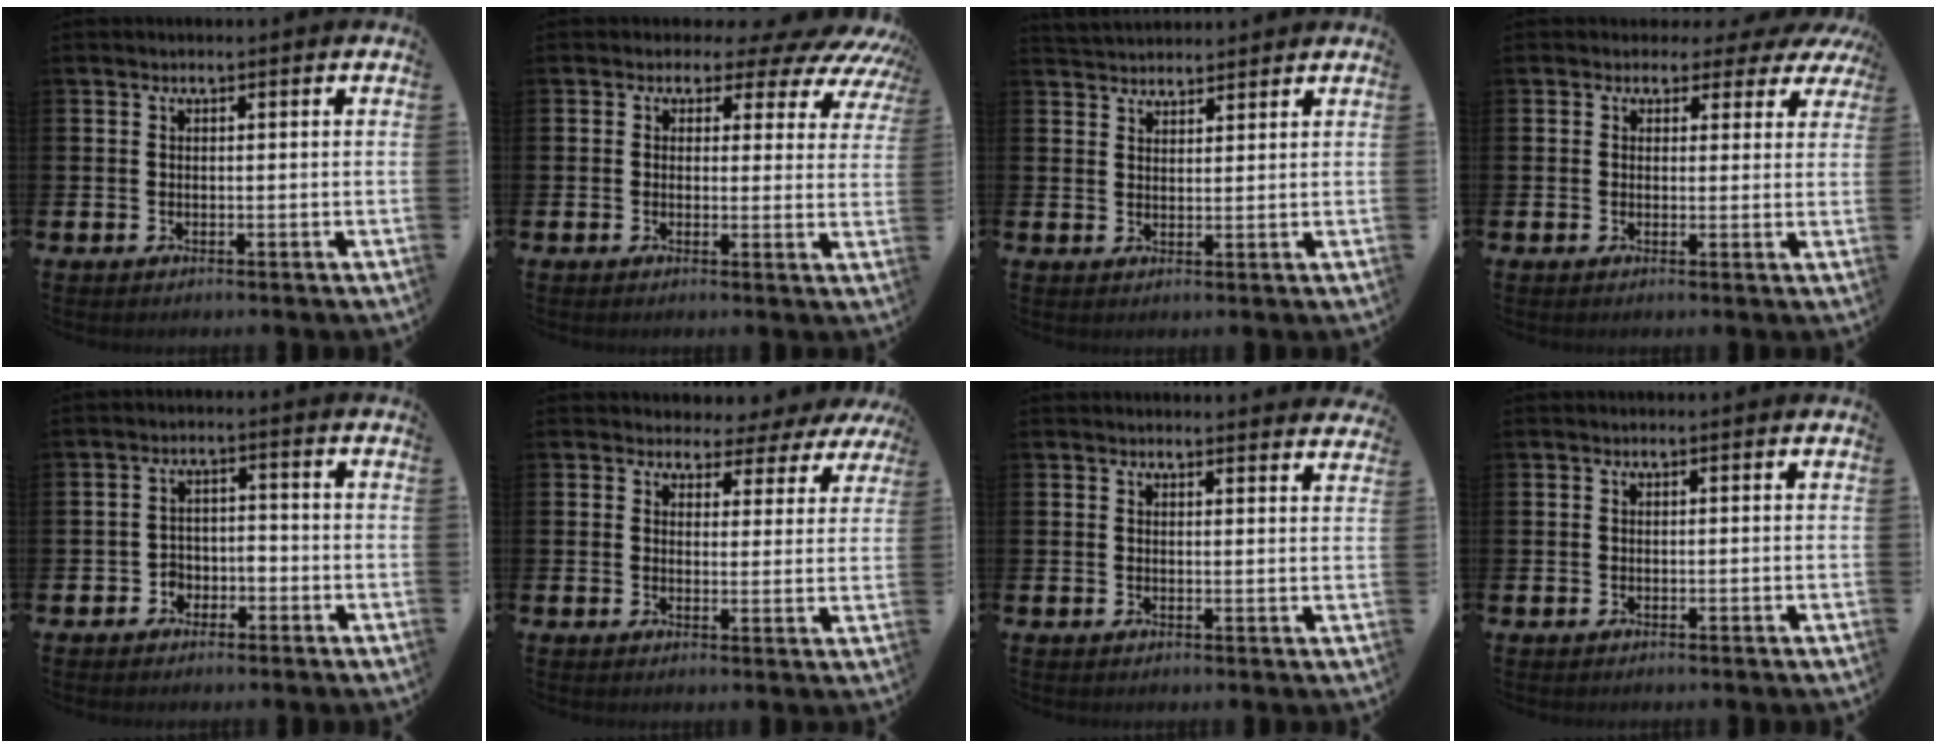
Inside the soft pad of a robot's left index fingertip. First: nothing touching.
{"total": 3.1, "force": [1.6, 2.3, 1.3], "torque": [-0.023, -0.023, 0.013]}
{"total": 3.0, "force": [2.9, 0.6, -0.2], "torque": [-0.001, -0.011, 0.054]}
{"total": 2.1, "force": [1.1, 1.7, 0.2], "torque": [-0.004, -0.005, 0.012]}
{"total": 2.7, "force": [-2.0, 1.8, 0.6], "torque": [-0.024, 0.008, -0.043]}
{"total": 3.0, "force": [2.3, 1.8, 0.0], "torque": [-0.005, -0.025, 0.033]}
{"total": 2.1, "force": [2.1, 0.1, -0.2], "torque": [0.010, -0.016, 0.036]}
{"total": 0.0}